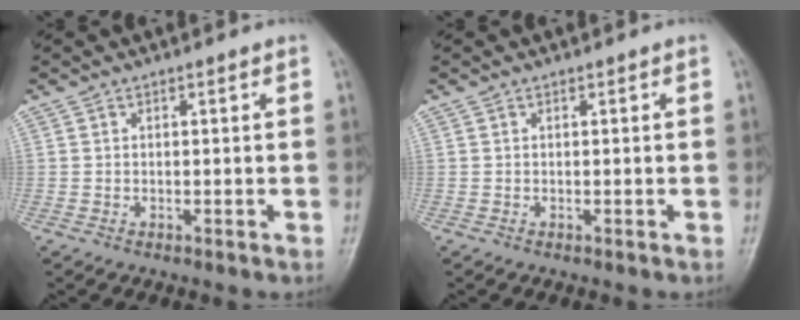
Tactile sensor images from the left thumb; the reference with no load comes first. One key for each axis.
{"total": 0.0}